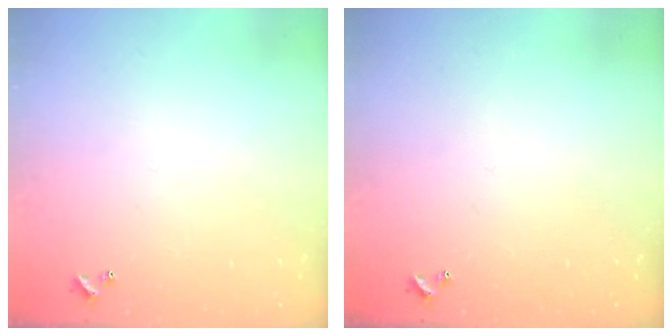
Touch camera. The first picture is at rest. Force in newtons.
{"total": 0.0}